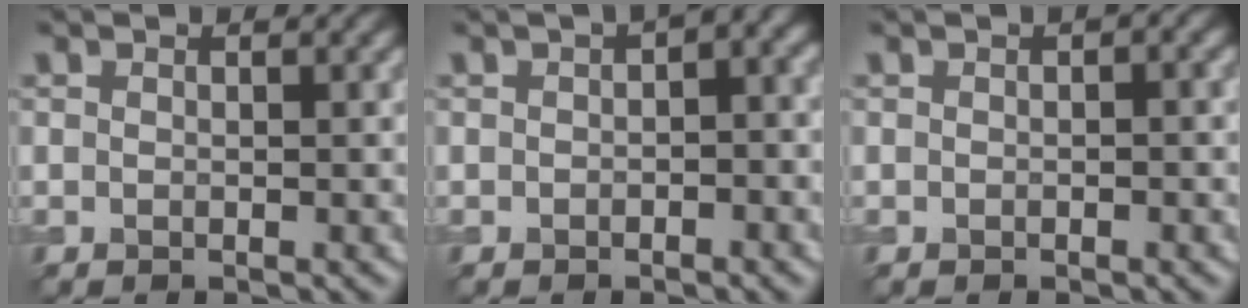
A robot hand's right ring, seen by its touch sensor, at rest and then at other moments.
{"total": 3.5, "force": [0.5, 1.7, 3.1], "torque": [-0.026, 0.010, 0.002]}
{"total": 1.1, "force": [0.1, 0.4, 1.0], "torque": [-0.012, 0.003, 0.004]}